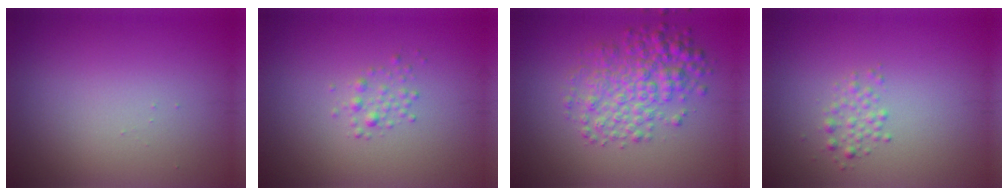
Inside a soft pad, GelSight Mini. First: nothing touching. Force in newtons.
{"total": 1.2, "press": 1.2, "slide": 0.0}
{"total": 4.8, "press": 4.8, "slide": 0.1}
{"total": 1.4, "press": 1.4, "slide": 0.0}